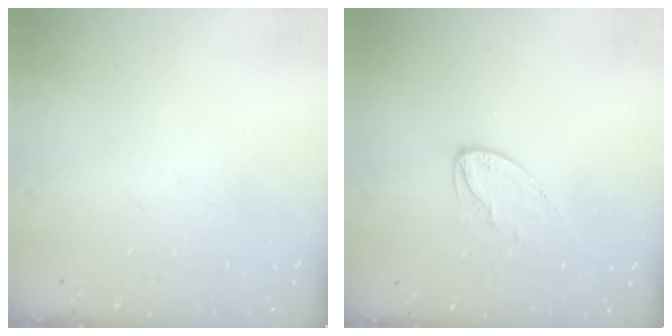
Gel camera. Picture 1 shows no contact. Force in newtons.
{"total": 7.2, "press": 7.2, "slide": 0.4}